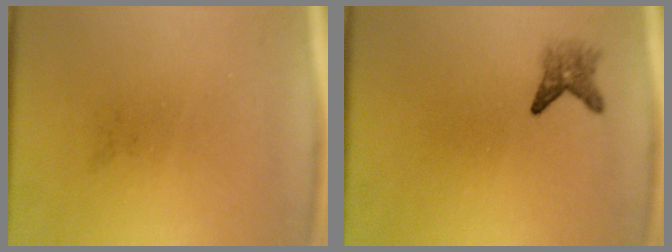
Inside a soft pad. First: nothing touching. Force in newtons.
{"total": 2.4}